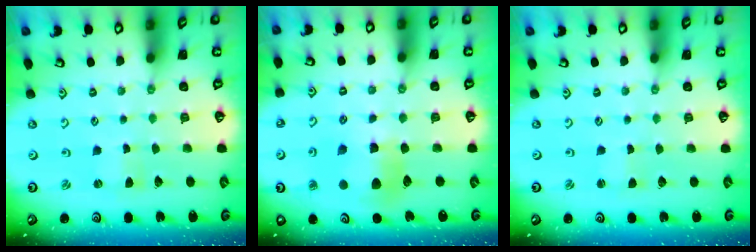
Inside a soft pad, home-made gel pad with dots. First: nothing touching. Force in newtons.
{"total": 10.5, "press": 10.4, "slide": 1.0}
{"total": 1.1, "press": 1.1, "slide": 0.1}